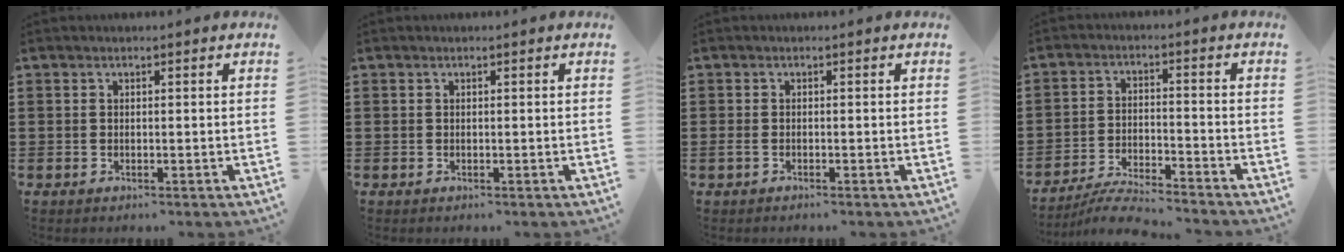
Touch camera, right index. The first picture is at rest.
{"total": 0.0}
{"total": 0.7, "force": [-0.5, 0.1, 0.5], "torque": [-0.012, -0.004, -0.008]}
{"total": 5.2, "force": [-5.0, -0.1, 1.3], "torque": [-0.029, -0.003, -0.101]}